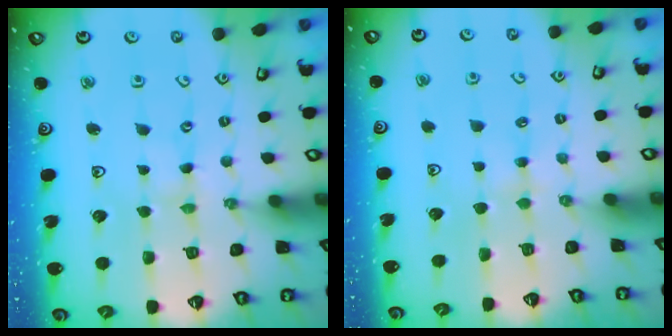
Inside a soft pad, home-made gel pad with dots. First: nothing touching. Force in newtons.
{"total": 2.3, "press": 2.2, "slide": 0.5}